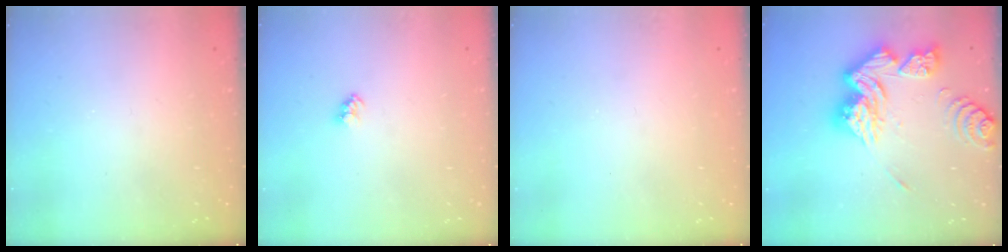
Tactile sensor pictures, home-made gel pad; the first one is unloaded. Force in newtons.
{"total": 2.5, "press": 2.5, "slide": 0.1}
{"total": 0.0}
{"total": 18.9, "press": 18.7, "slide": 2.2}